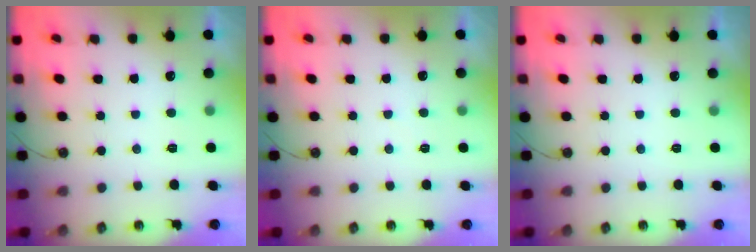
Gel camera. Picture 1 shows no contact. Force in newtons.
{"total": 3.7, "press": 3.7, "slide": 0.6}
{"total": 0.0}